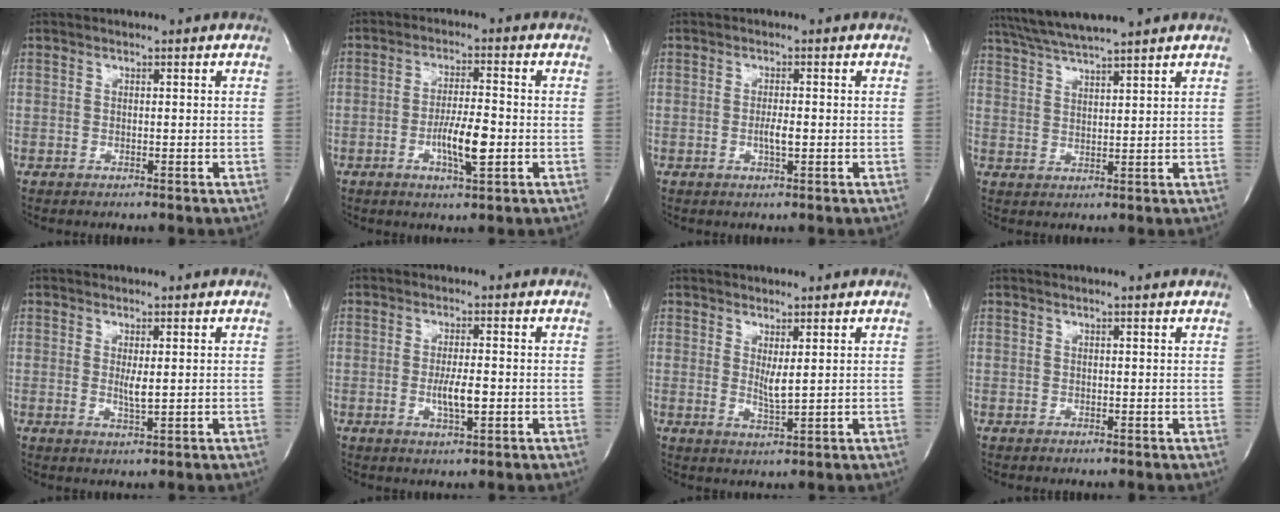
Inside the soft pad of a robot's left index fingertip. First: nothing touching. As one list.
[{"total": 6.6, "force": [-1.9, 1.1, 6.2], "torque": [-0.115, -0.005, -0.031]}, {"total": 2.1, "force": [-0.4, 0.4, 2.1], "torque": [-0.041, -0.001, -0.006]}, {"total": 9.6, "force": [8.5, -0.4, 4.4], "torque": [-0.082, 0.027, 0.139]}, {"total": 2.3, "force": [0.3, 0.3, 2.2], "torque": [-0.047, -0.007, 0.009]}, {"total": 4.1, "force": [-0.7, 0.7, 4.0], "torque": [-0.077, -0.005, -0.009]}, {"total": 2.7, "force": [0.8, 0.2, 2.6], "torque": [-0.053, -0.013, 0.022]}, {"total": 1.4, "force": [1.3, -0.2, 0.5], "torque": [-0.019, 0.008, 0.017]}]